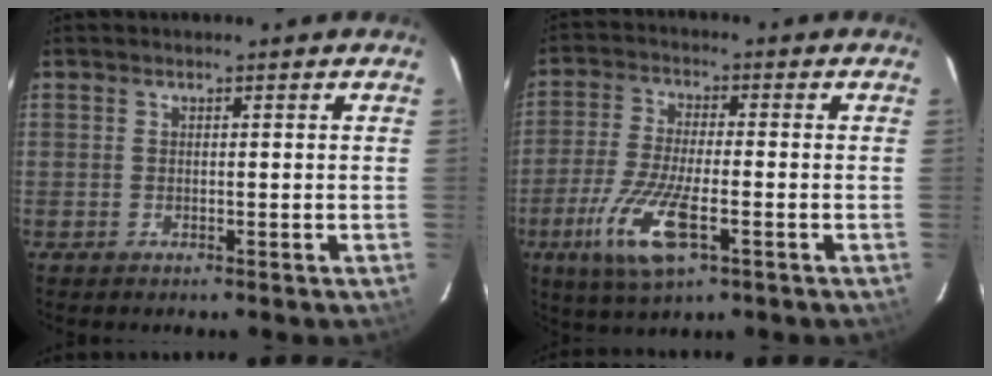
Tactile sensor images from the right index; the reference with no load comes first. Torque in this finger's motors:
{"motor_torque": [1.34, -0.80, 0.36, 0.11]}